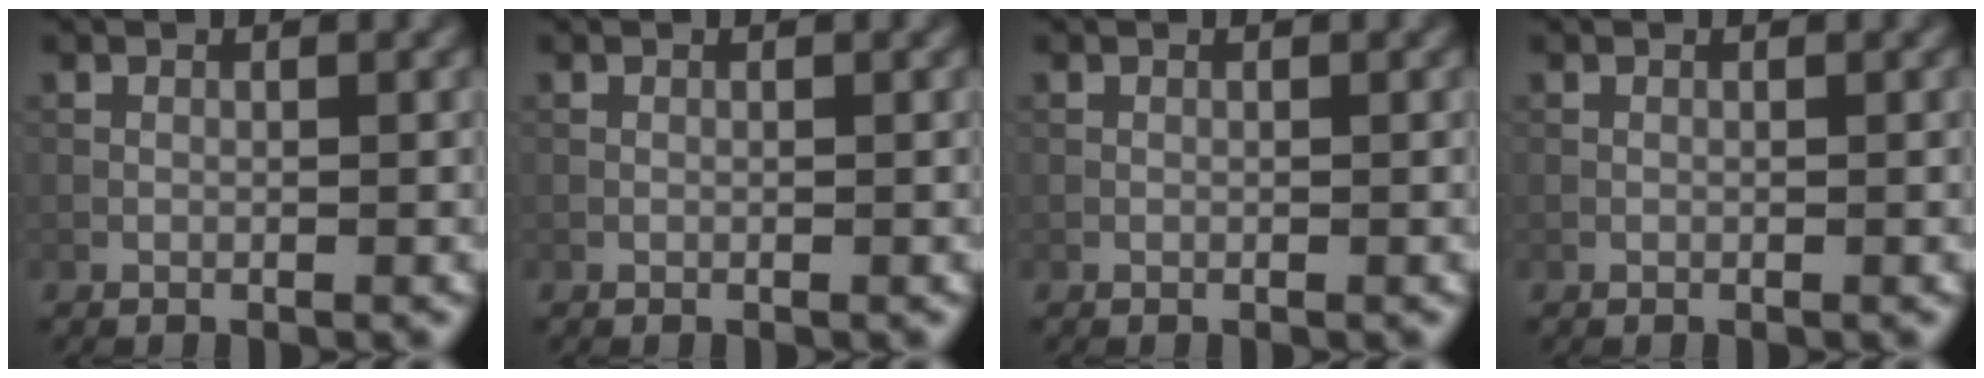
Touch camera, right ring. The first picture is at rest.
{"total": 0.0}
{"total": 0.0}
{"total": 0.0}